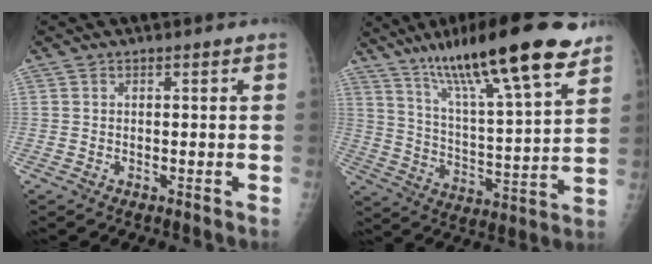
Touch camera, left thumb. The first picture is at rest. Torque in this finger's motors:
{"motor_torque": [0.49, 0.30, 1.42, -1.37, 0.17]}